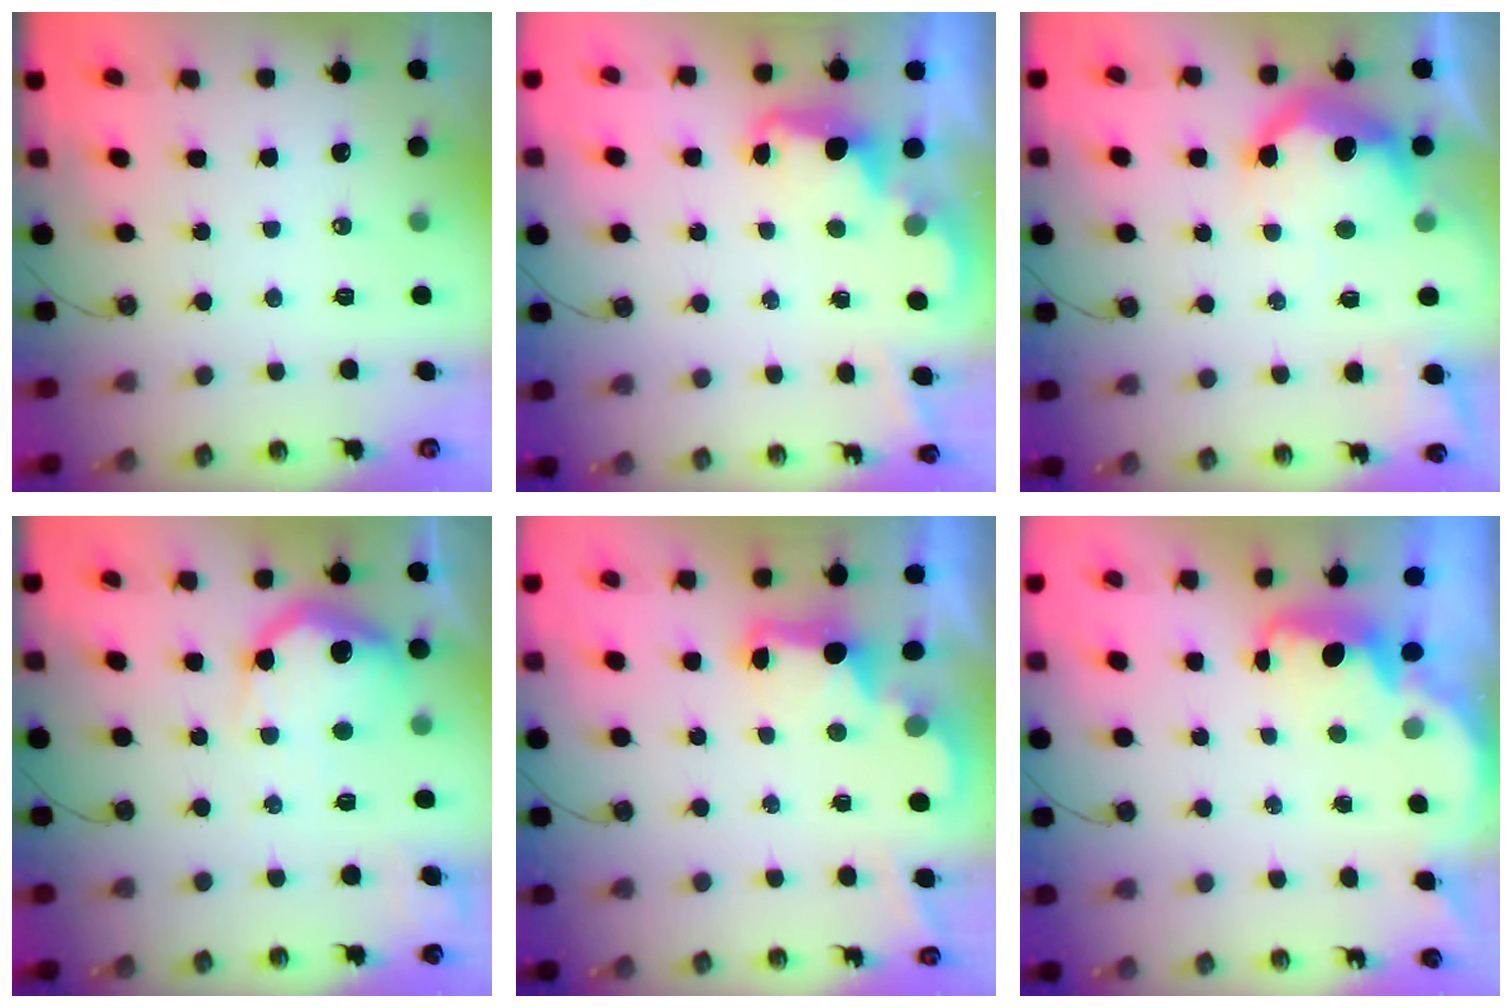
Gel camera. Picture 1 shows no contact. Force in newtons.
{"total": 2.3, "press": 2.2, "slide": 0.5}
{"total": 17.8, "press": 17.7, "slide": 1.5}
{"total": 17.9, "press": 17.9, "slide": 0.9}
{"total": 2.7, "press": 2.6, "slide": 0.5}
{"total": 2.2, "press": 2.1, "slide": 0.6}